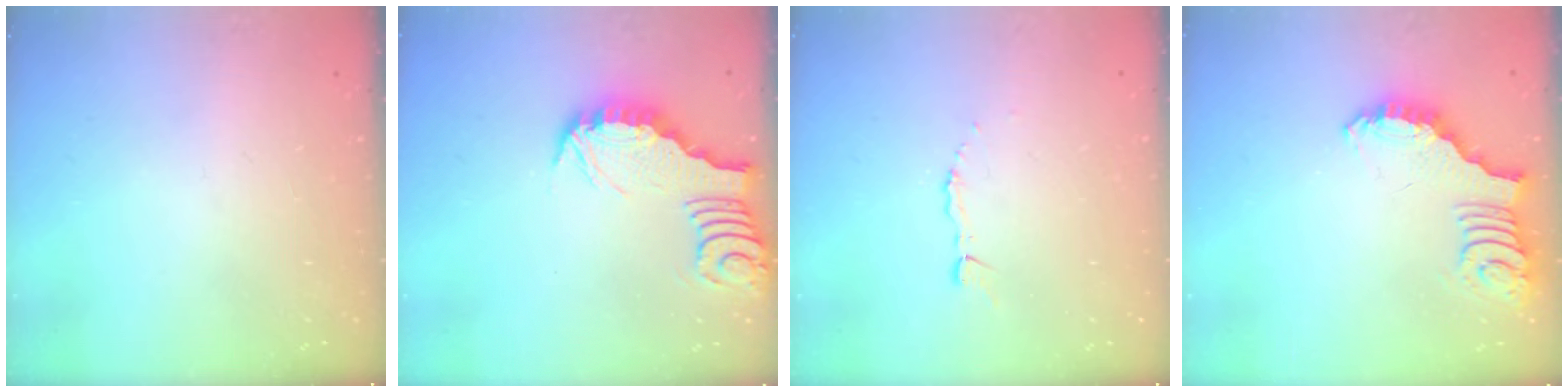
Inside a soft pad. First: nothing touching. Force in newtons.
{"total": 3.3, "press": 3.3, "slide": 0.4}
{"total": 3.9, "press": 3.9, "slide": 0.4}
{"total": 2.6, "press": 2.6, "slide": 0.5}